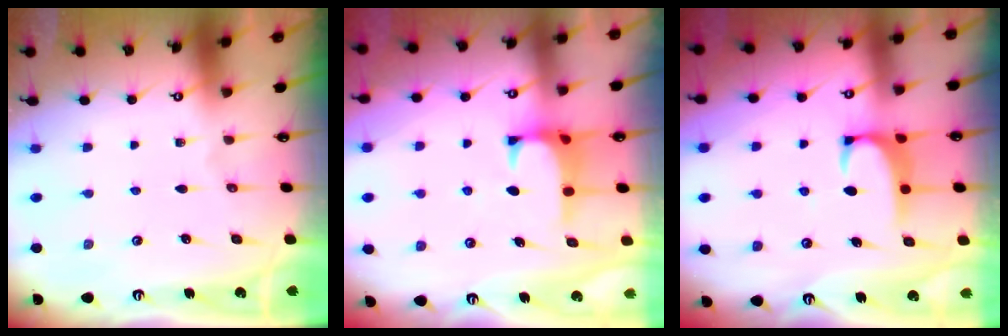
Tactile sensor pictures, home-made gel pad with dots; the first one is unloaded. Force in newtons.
{"total": 0.7, "press": 0.0, "slide": 0.7}
{"total": 1.8, "press": 1.8, "slide": 0.4}